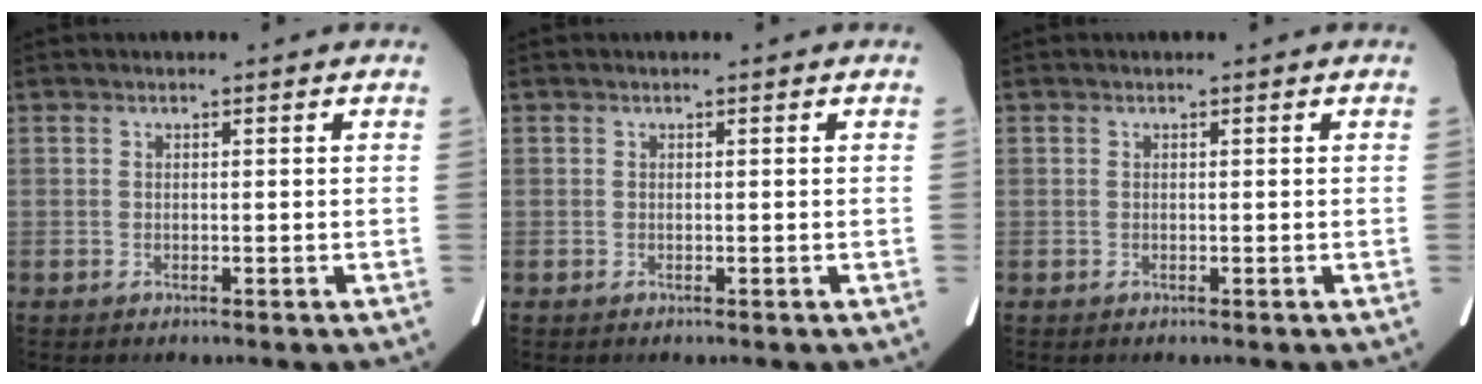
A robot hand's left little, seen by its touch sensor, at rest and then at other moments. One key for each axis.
{"total": 0.0}
{"total": 0.0}